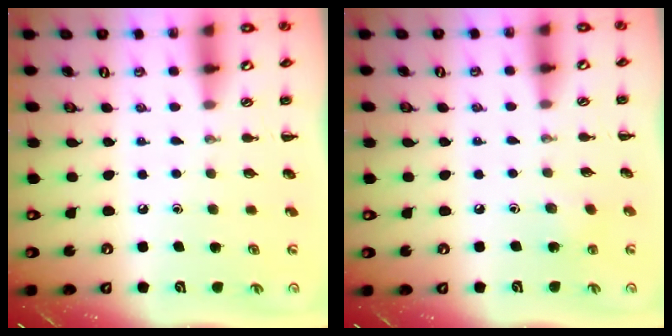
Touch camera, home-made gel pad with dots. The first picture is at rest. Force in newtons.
{"total": 4.6, "press": 4.4, "slide": 1.5}